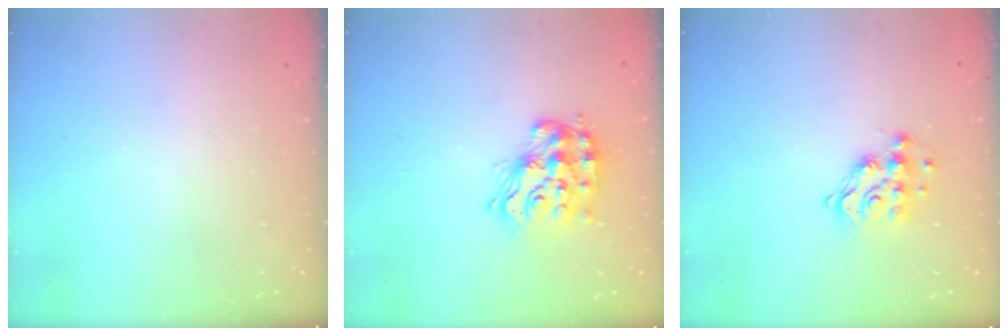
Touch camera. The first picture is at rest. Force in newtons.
{"total": 14.8, "press": 14.8, "slide": 1.0}
{"total": 11.1, "press": 11.0, "slide": 0.9}